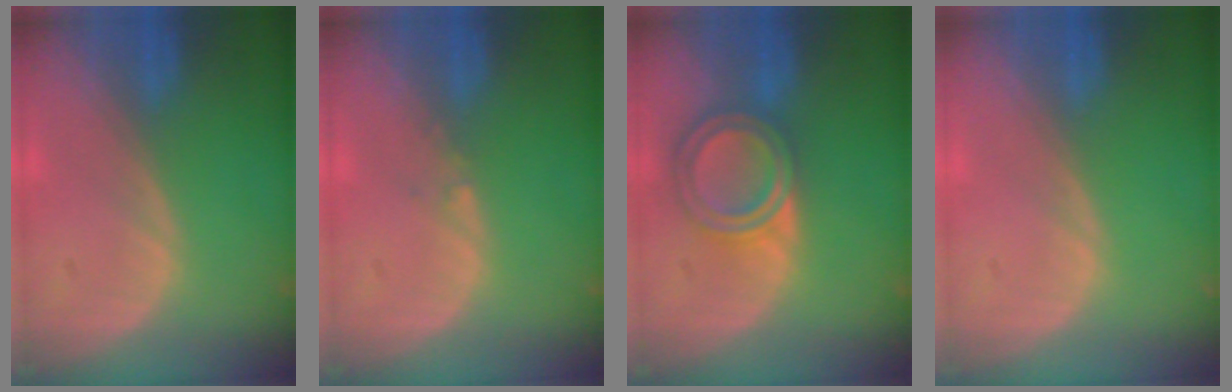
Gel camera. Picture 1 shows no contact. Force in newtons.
{"total": 0.6, "press": 0.5, "slide": 0.4}
{"total": 6.8, "press": 6.1, "slide": 3.1}
{"total": 0.0}